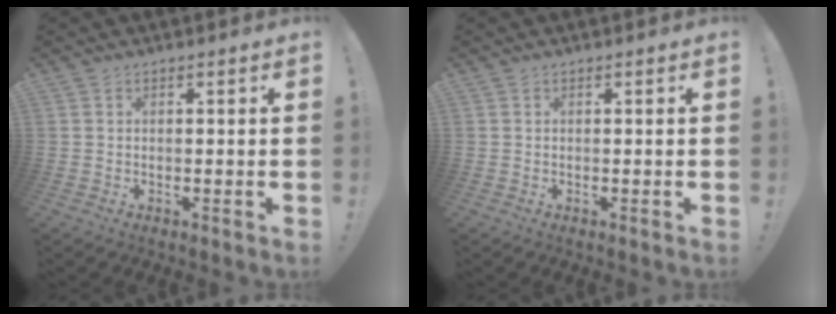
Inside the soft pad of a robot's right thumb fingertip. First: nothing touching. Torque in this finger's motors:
{"motor_torque": [-0.01, 0.01, 0.00, 0.00, 0.00]}